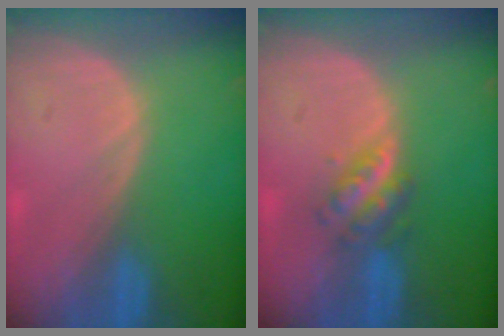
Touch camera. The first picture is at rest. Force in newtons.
{"total": 4.8, "press": 4.4, "slide": 1.9}